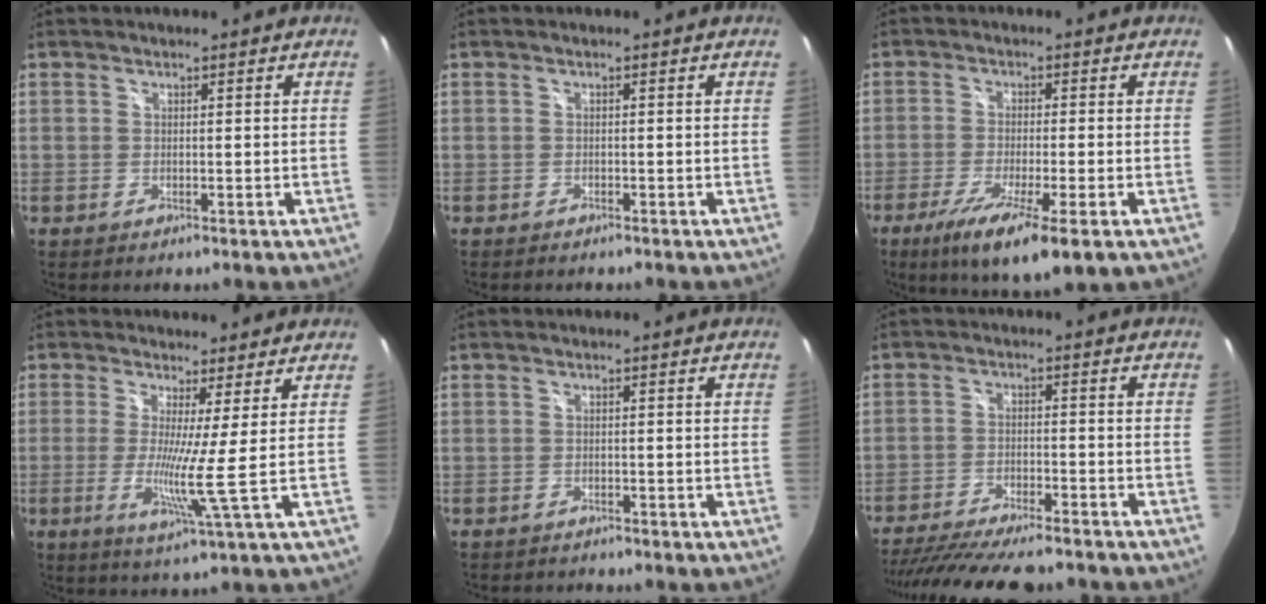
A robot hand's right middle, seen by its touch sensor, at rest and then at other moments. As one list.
[{"total": 1.3, "force": [-1.2, 0.5, 0.4], "torque": [-0.013, -0.007, -0.018]}, {"total": 11.5, "force": [-6.3, 1.6, 9.5], "torque": [-0.188, -0.041, -0.104]}, {"total": 6.1, "force": [0.2, -2.2, 5.7], "torque": [-0.108, -0.021, -0.011]}, {"total": 0.9, "force": [-0.9, 0.2, -0.1], "torque": [-0.001, -0.003, -0.014]}, {"total": 17.9, "force": [-15.4, 3.5, 8.3], "torque": [-0.166, -0.030, -0.239]}]